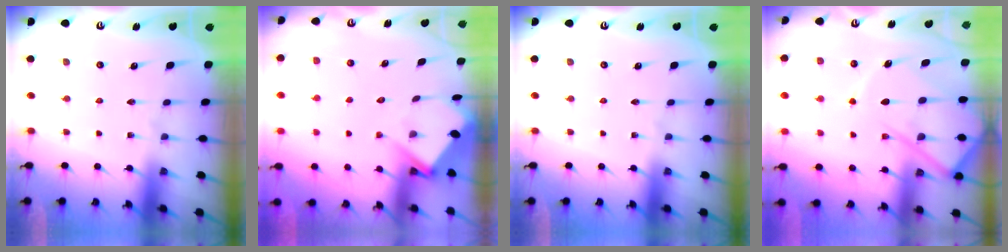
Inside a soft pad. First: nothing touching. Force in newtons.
{"total": 5.1, "press": 5.1, "slide": 0.5}
{"total": 0.0}
{"total": 14.2, "press": 14.1, "slide": 1.4}